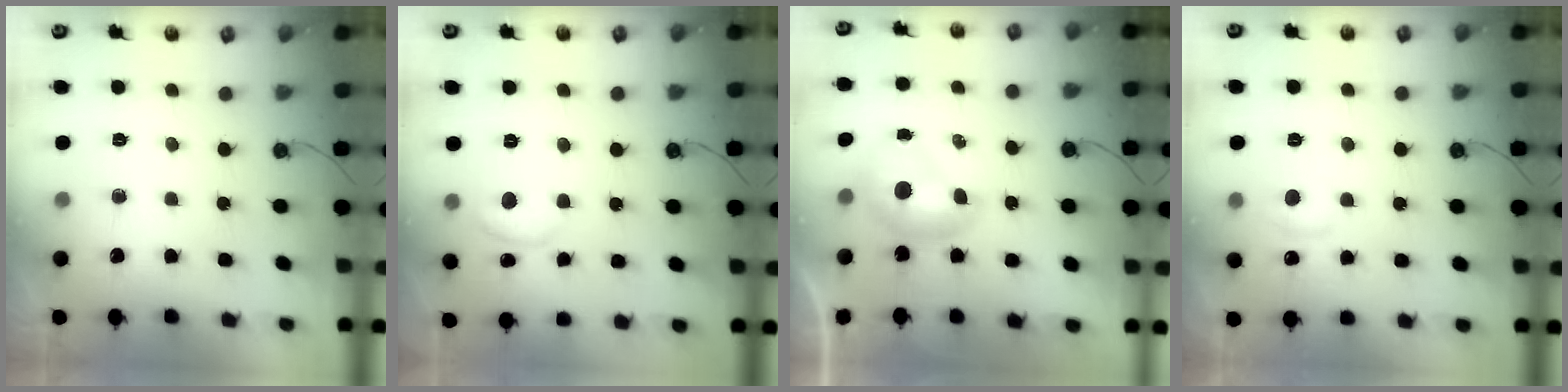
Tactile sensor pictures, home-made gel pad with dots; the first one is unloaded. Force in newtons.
{"total": 2.7, "press": 2.6, "slide": 0.5}
{"total": 0.0}
{"total": 0.8, "press": 0.3, "slide": 0.7}